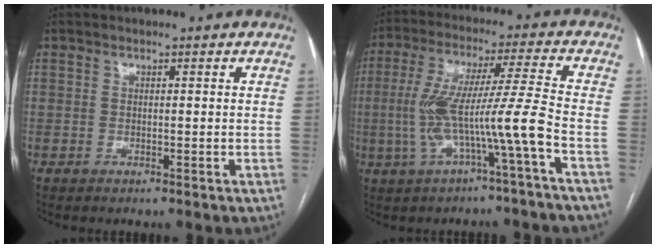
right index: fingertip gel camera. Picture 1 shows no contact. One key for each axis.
{"total": 11.1, "fx": -3.3, "fy": -1.0, "fz": 10.5, "tx": -0.214, "ty": 0.020, "tz": -0.059}